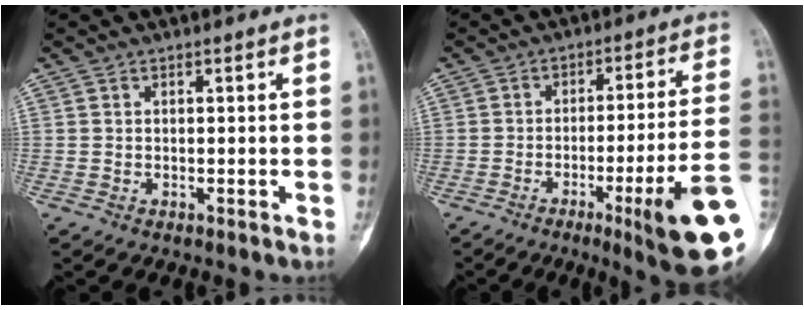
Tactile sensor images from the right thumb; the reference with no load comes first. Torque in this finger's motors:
{"motor_torque": [0.70, 0.65, 1.46, -0.88, 0.19]}